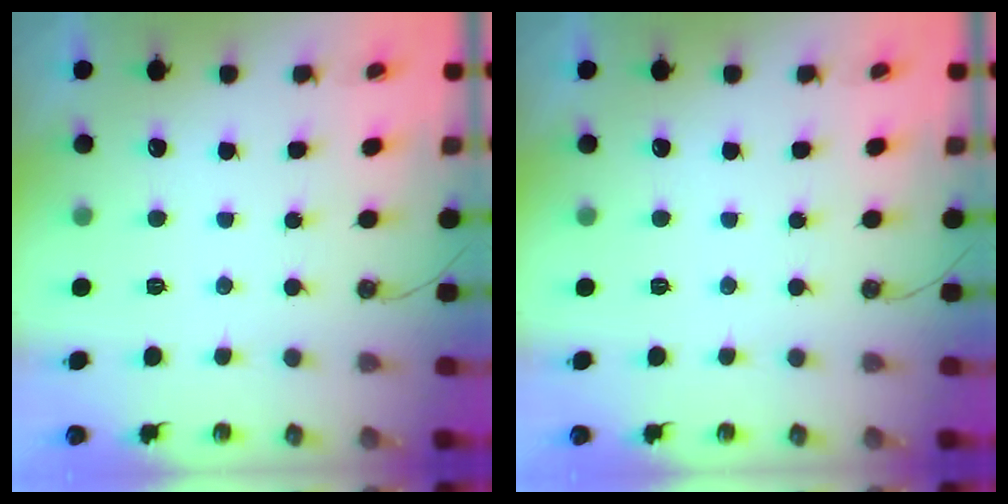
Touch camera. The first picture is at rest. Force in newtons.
{"total": 0.0}